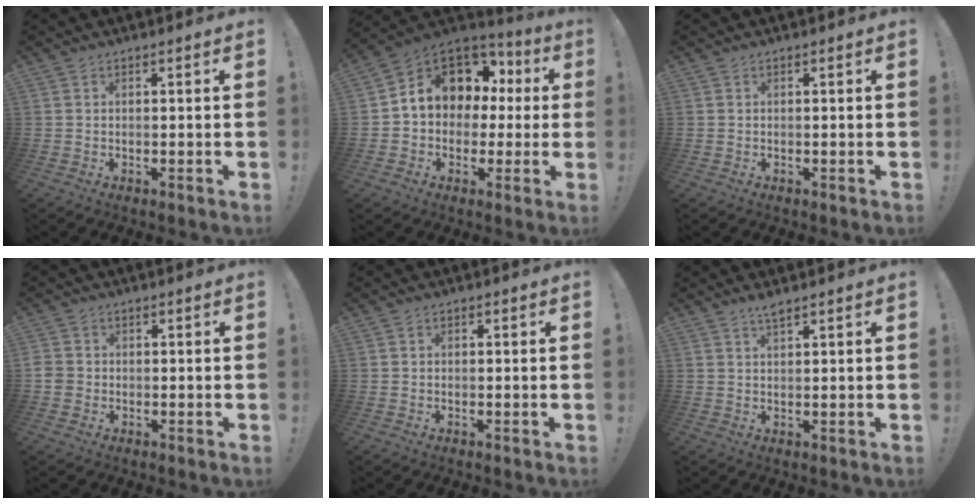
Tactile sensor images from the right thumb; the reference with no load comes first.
{"total": 11.6, "force": [3.3, 9.6, 5.6], "torque": [-0.079, -0.017, 0.070]}
{"total": 0.0}
{"total": 3.0, "force": [-0.9, 2.7, 1.0], "torque": [-0.018, 0.005, -0.018]}
{"total": 0.8, "force": [-0.6, 0.5, 0.3], "torque": [-0.005, 0.003, -0.010]}
{"total": 2.1, "force": [1.7, 0.1, 1.2], "torque": [-0.019, -0.006, 0.028]}